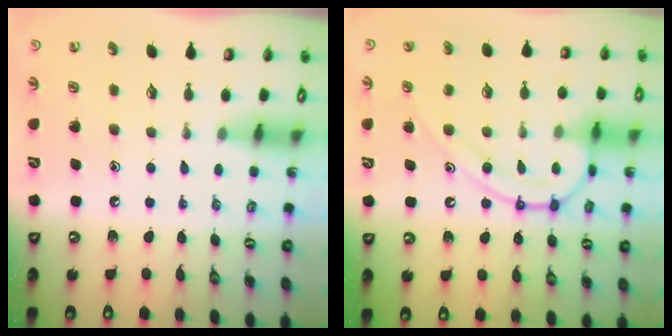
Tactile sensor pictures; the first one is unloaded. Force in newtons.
{"total": 12.7, "press": 12.7, "slide": 0.9}